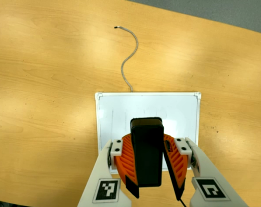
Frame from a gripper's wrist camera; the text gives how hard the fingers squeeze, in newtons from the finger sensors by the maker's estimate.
{"total": 10.6, "left": 10.1, "right": 11.0}